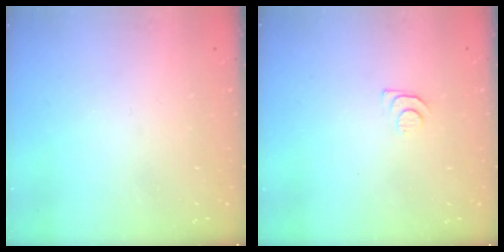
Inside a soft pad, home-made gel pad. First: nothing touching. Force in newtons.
{"total": 5.4, "press": 5.4, "slide": 0.7}